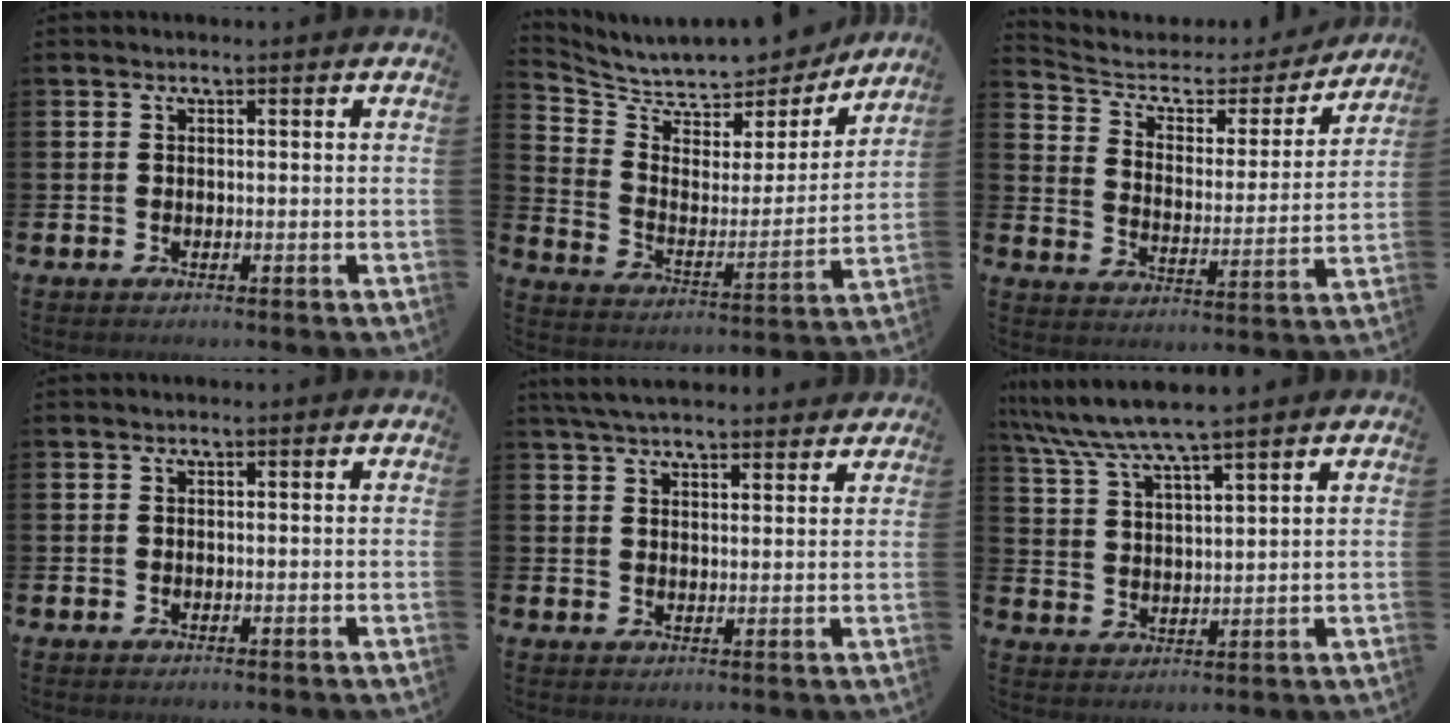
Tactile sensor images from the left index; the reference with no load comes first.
{"total": 7.5, "force": [7.1, 2.3, 1.0], "torque": [-0.059, -0.066, 0.119]}
{"total": 5.7, "force": [4.7, 2.7, 1.6], "torque": [-0.056, -0.038, 0.070]}
{"total": 0.0}
{"total": 5.1, "force": [4.9, 0.8, 1.3], "torque": [-0.036, -0.016, 0.092]}
{"total": 6.5, "force": [6.0, 0.2, 2.5], "torque": [-0.073, -0.025, 0.107]}